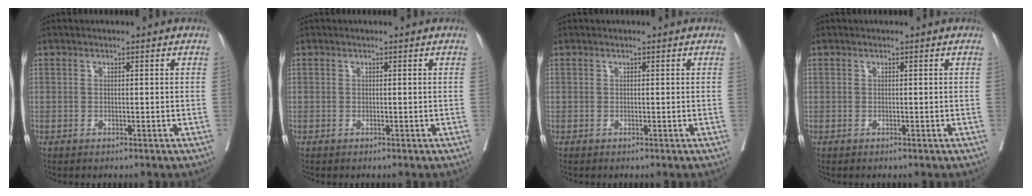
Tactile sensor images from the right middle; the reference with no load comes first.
{"total": 0.0}
{"total": 0.0}
{"total": 0.0}